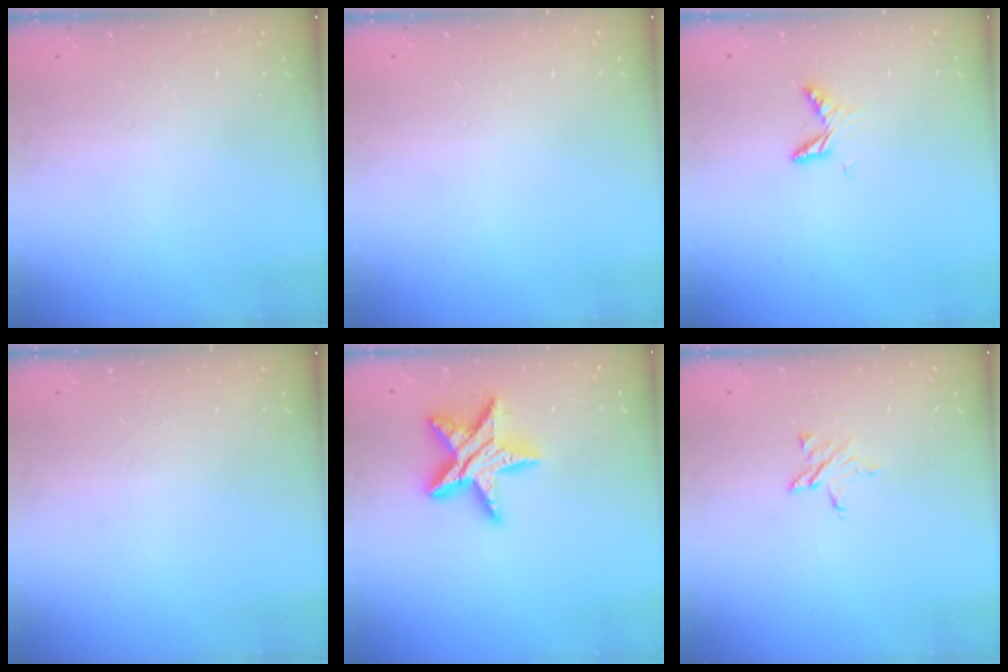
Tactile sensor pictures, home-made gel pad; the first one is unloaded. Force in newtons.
{"total": 0.0}
{"total": 6.1, "press": 6.1, "slide": 0.7}
{"total": 0.0}
{"total": 15.1, "press": 15.0, "slide": 1.4}
{"total": 3.1, "press": 3.0, "slide": 0.3}